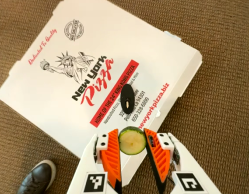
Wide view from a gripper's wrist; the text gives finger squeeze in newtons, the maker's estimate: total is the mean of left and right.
{"total": 7.2, "left": 7.2, "right": 7.2}